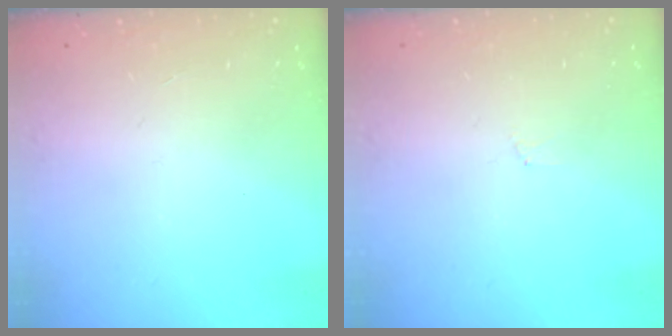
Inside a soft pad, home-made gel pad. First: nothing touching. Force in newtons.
{"total": 2.8, "press": 2.8, "slide": 0.4}